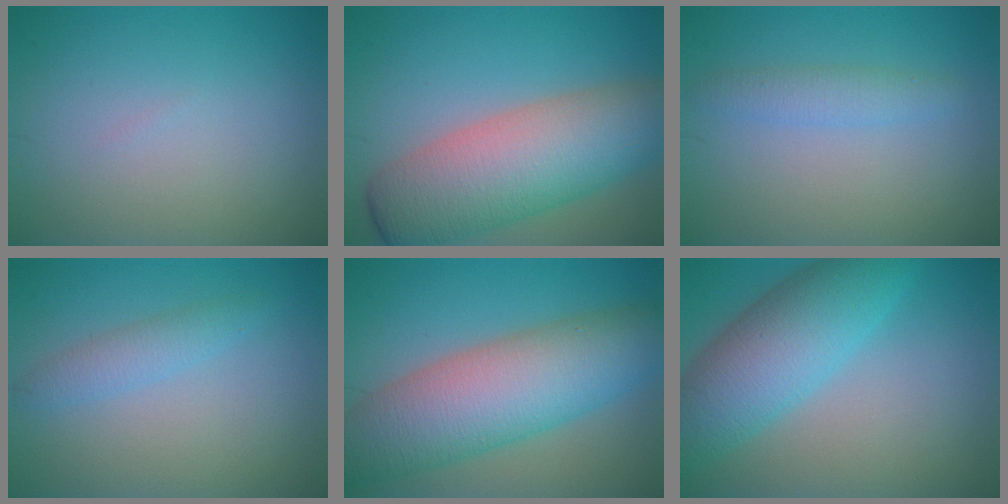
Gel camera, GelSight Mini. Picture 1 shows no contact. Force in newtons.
{"total": 10.1, "press": 10.1, "slide": 0.3}
{"total": 1.9, "press": 1.9, "slide": 0.1}
{"total": 2.0, "press": 2.0, "slide": 0.1}
{"total": 10.5, "press": 10.4, "slide": 0.5}
{"total": 8.1, "press": 8.0, "slide": 0.4}